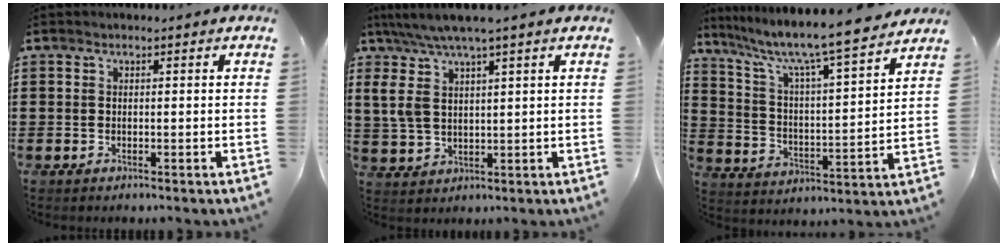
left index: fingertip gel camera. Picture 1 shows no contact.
{"total": 6.2, "force": [3.2, 1.5, 5.1], "torque": [-0.114, -0.003, 0.054]}
{"total": 7.9, "force": [6.9, 0.0, 4.0], "torque": [-0.106, -0.053, 0.108]}